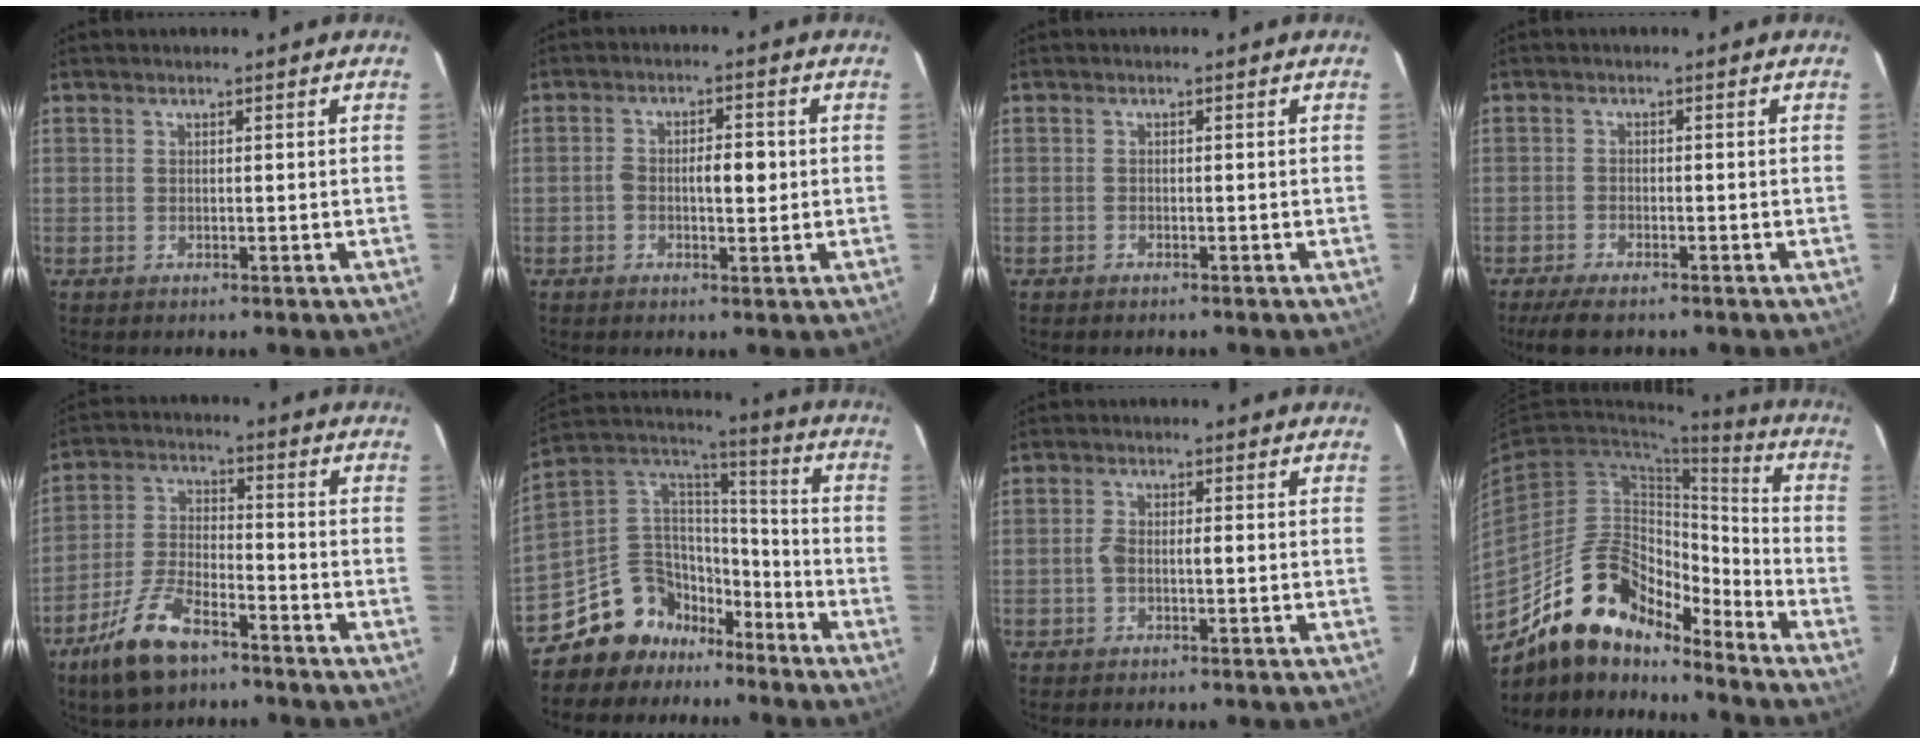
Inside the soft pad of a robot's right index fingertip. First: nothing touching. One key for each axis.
{"total": 4.5, "fx": -0.4, "fy": 1.8, "fz": 4.1, "tx": -0.072, "ty": 0.015, "tz": -0.003}
{"total": 1.1, "fx": -1.0, "fy": 0.3, "fz": 0.3, "tx": -0.006, "ty": -0.003, "tz": -0.010}
{"total": 4.9, "fx": -4.0, "fy": 1.3, "fz": 2.6, "tx": -0.044, "ty": -0.011, "tz": -0.062}
{"total": 10.7, "fx": -7.2, "fy": 3.5, "fz": 7.0, "tx": -0.153, "ty": -0.012, "tz": -0.139}
{"total": 12.6, "fx": -9.2, "fy": 8.5, "fz": 1.4, "tx": -0.026, "ty": 0.107, "tz": -0.160}
{"total": 2.9, "fx": -0.4, "fy": 1.1, "fz": 2.7, "tx": -0.060, "ty": 0.012, "tz": -0.007}
{"total": 15.6, "fx": -13.0, "fy": 6.0, "fz": 6.3, "tx": -0.104, "ty": 0.046, "tz": -0.227}